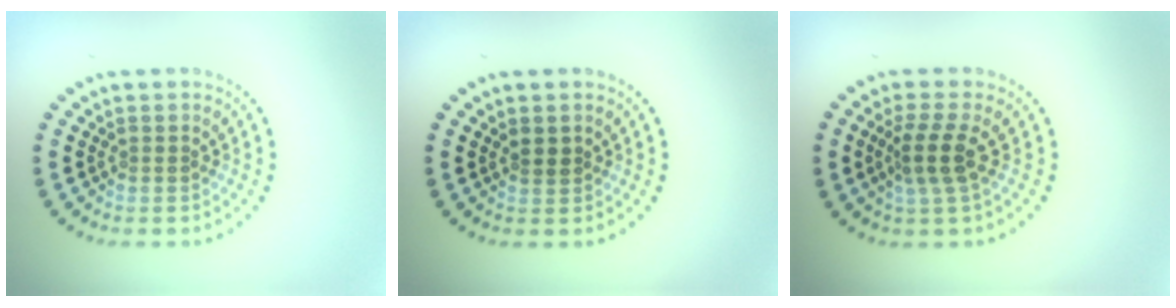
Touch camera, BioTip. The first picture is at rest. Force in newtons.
{"total": 1.1, "press": 0.9, "slide": 0.7}
{"total": 2.9, "press": 2.2, "slide": 1.9}